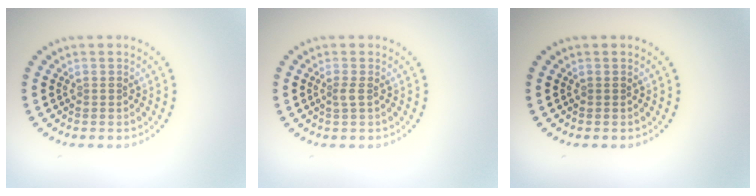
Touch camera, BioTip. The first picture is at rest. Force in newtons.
{"total": 1.0, "press": 0.7, "slide": 0.7}
{"total": 0.0}